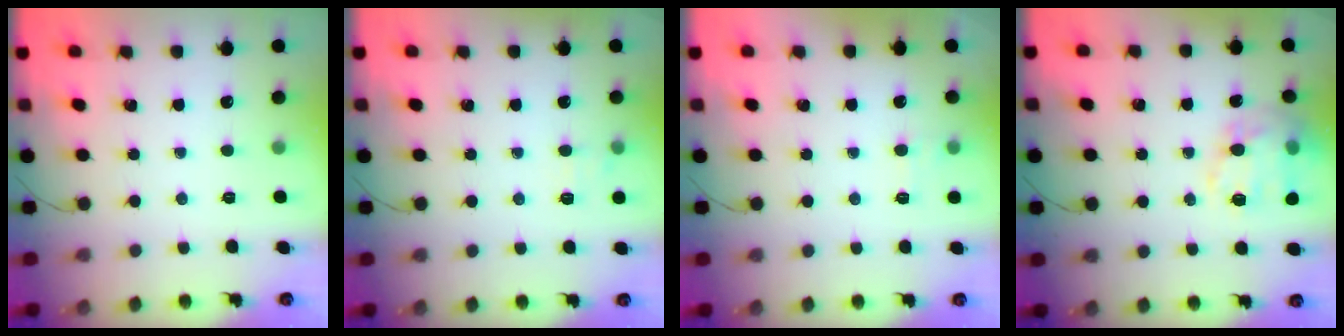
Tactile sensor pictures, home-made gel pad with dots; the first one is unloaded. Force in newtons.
{"total": 6.5, "press": 6.2, "slide": 1.8}
{"total": 6.3, "press": 6.0, "slide": 1.7}
{"total": 18.1, "press": 17.8, "slide": 3.2}